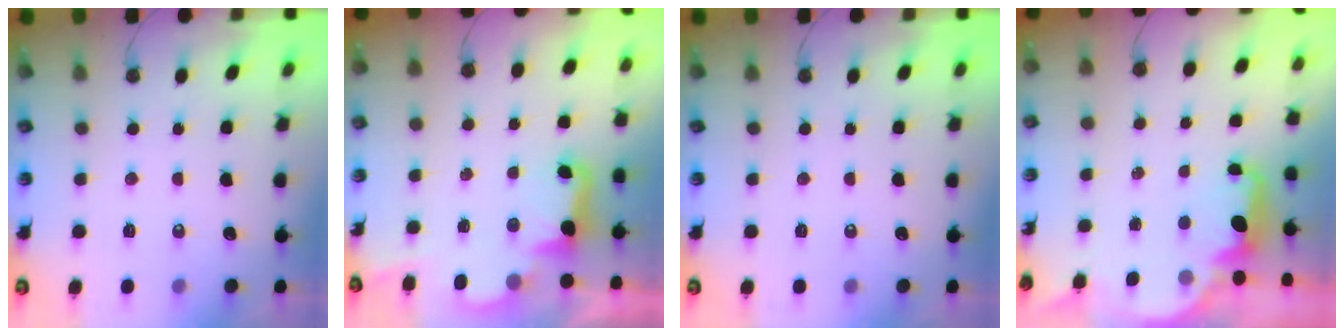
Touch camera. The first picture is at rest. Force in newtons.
{"total": 3.2, "press": 3.1, "slide": 0.6}
{"total": 0.0}
{"total": 1.8, "press": 1.6, "slide": 0.7}